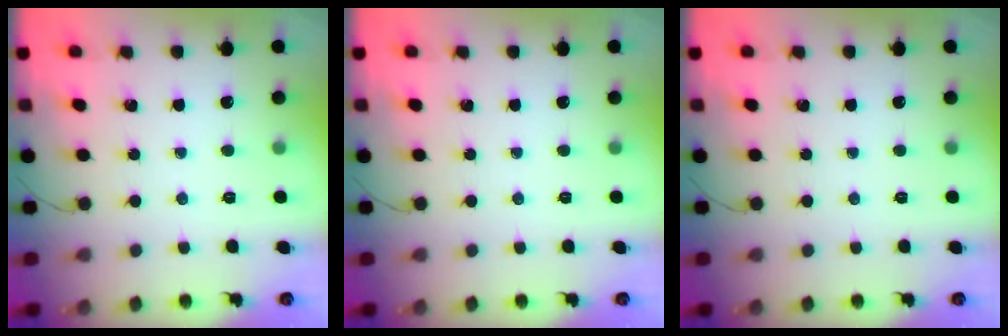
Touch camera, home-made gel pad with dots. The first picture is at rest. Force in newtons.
{"total": 0.0}
{"total": 0.0}